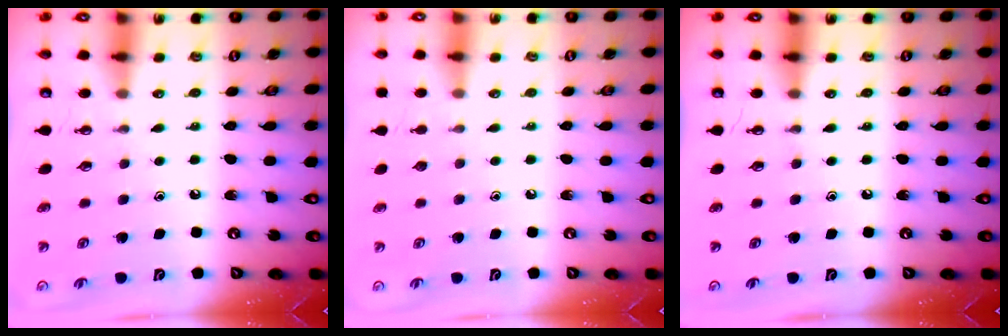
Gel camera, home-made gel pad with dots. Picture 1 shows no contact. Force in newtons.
{"total": 0.0}
{"total": 0.0}